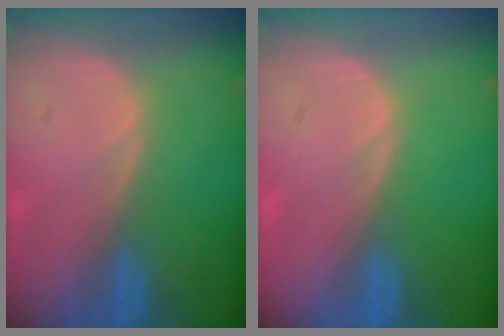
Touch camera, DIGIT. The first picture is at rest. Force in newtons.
{"total": 0.0}